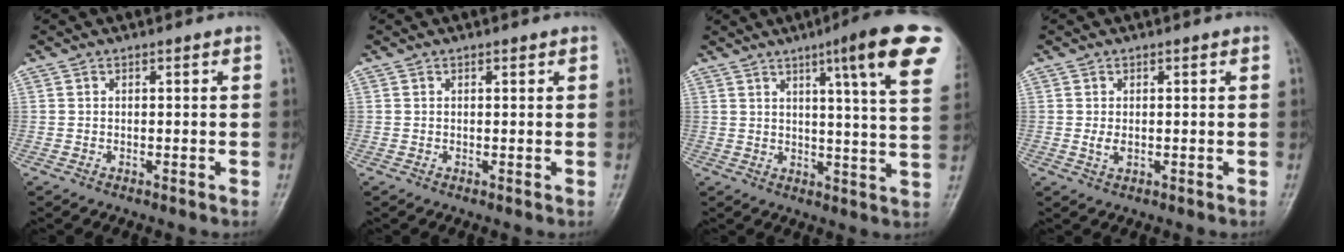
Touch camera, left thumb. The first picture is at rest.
{"total": 0.7, "force": [0.4, 0.3, 0.4], "torque": [-0.005, -0.002, 0.005]}
{"total": 16.0, "force": [8.1, 1.3, 13.7], "torque": [-0.169, -0.035, 0.094]}
{"total": 1.7, "force": [0.1, 1.0, 1.4], "torque": [-0.024, -0.005, 0.003]}